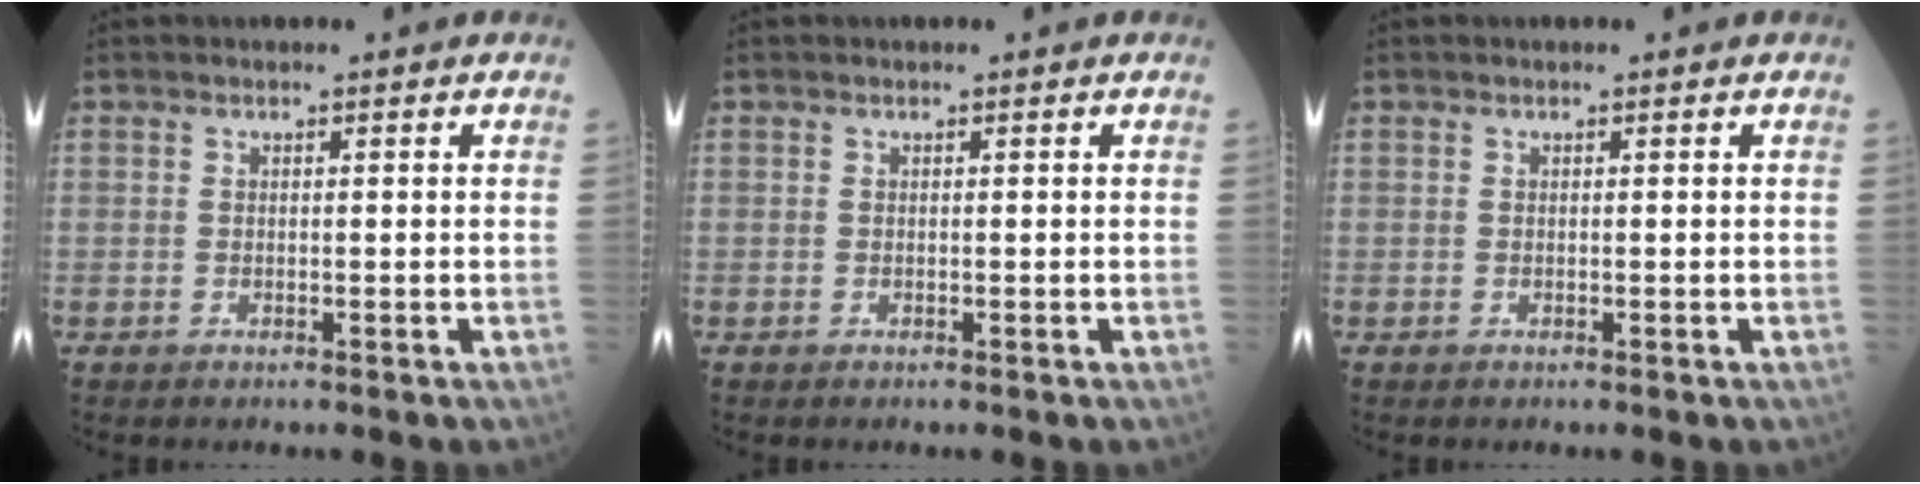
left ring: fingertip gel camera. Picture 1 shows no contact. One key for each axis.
{"total": 0.0}
{"total": 0.0}